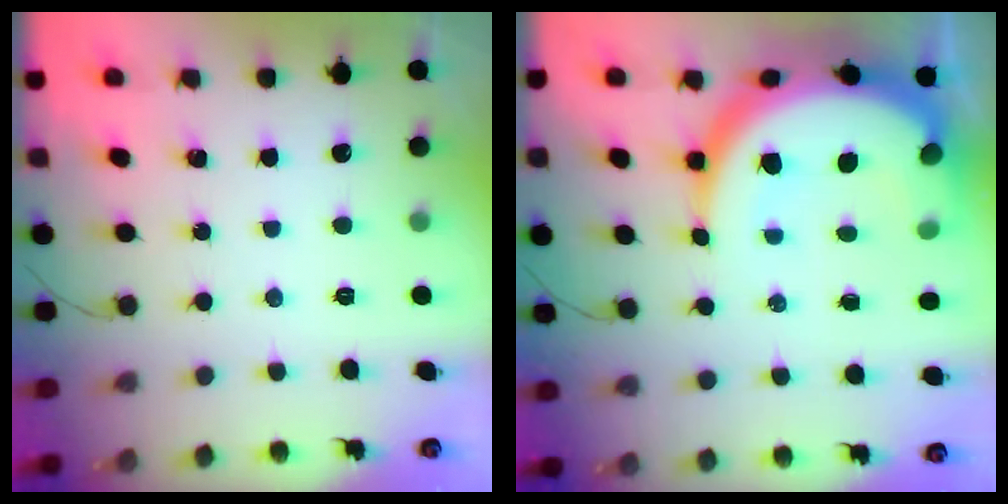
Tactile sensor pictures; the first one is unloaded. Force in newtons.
{"total": 19.4, "press": 19.3, "slide": 1.8}